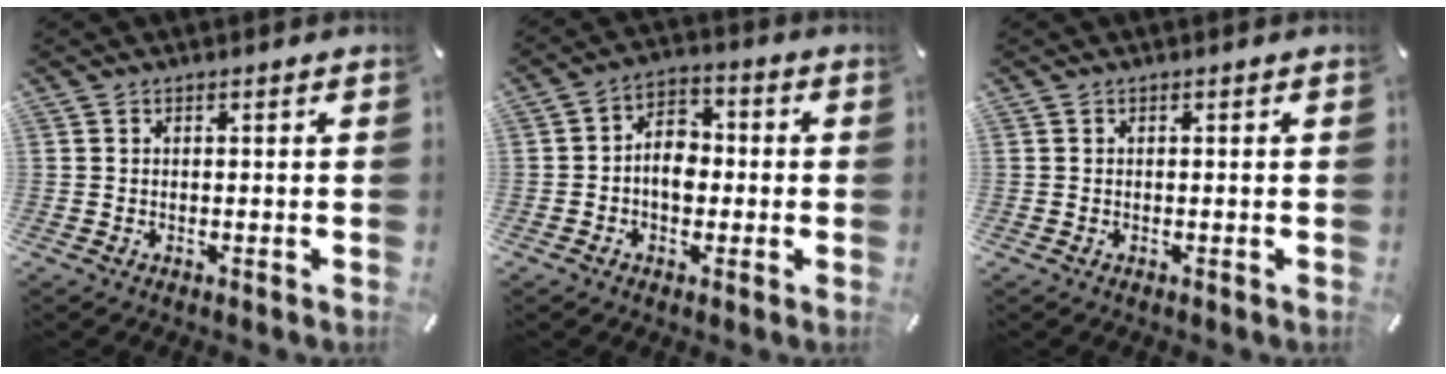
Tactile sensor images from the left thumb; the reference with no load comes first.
{"total": 7.0, "force": [-1.5, 5.4, 4.3], "torque": [-0.075, 0.015, -0.027]}
{"total": 0.0}